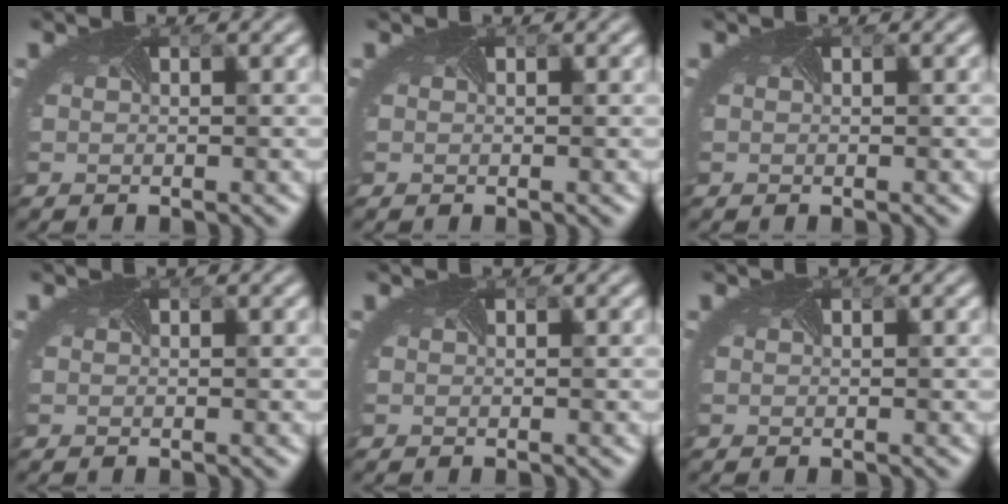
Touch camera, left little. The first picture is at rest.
{"total": 0.0}
{"total": 0.0}
{"total": 0.0}
{"total": 0.0}
{"total": 0.0}